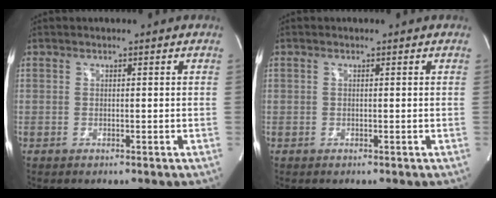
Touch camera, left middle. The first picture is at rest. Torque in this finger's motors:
{"motor_torque": [-0.14, -0.24, 0.33, 0.00]}